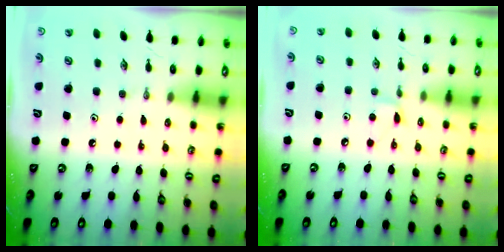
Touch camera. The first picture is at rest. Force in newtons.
{"total": 5.8, "press": 5.8, "slide": 0.6}